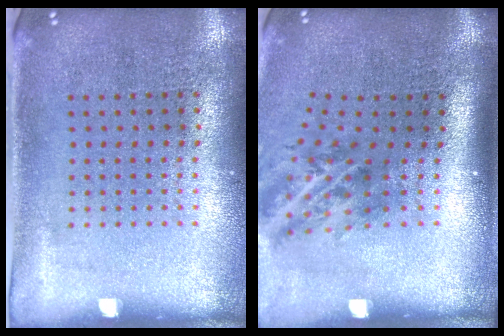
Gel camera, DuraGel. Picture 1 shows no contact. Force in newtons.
{"total": 1.9, "press": 1.1, "slide": 1.5}